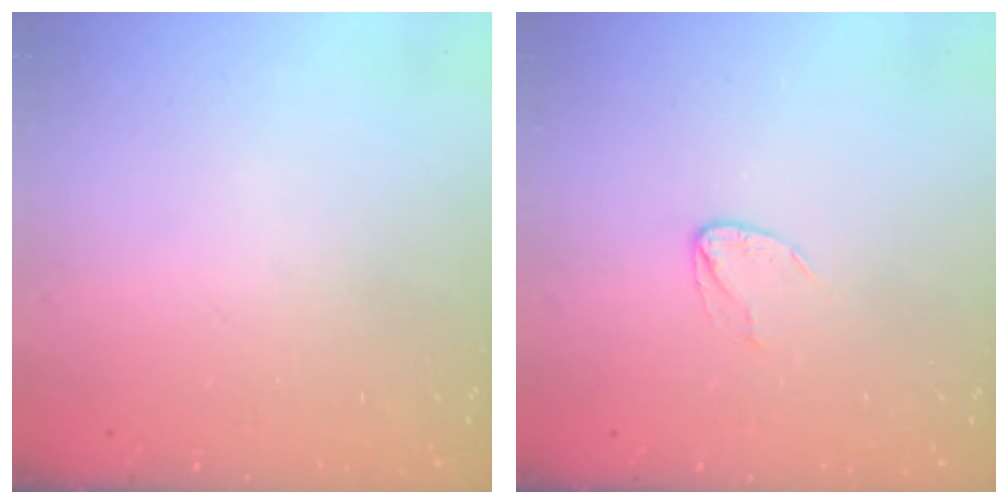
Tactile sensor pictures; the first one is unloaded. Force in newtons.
{"total": 3.3, "press": 3.3, "slide": 0.3}